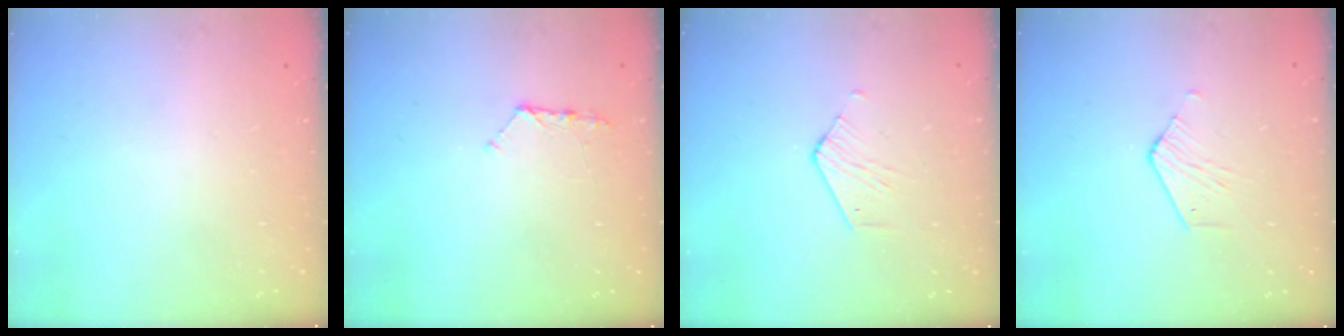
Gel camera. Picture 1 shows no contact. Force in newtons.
{"total": 7.0, "press": 7.0, "slide": 0.6}
{"total": 2.5, "press": 2.5, "slide": 0.2}
{"total": 2.6, "press": 2.6, "slide": 0.2}